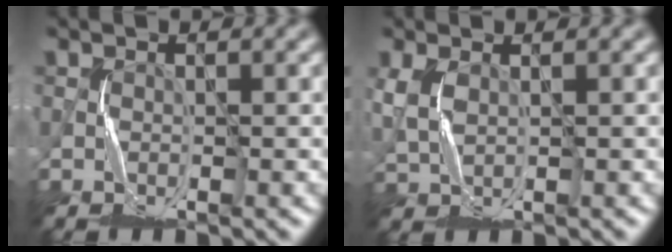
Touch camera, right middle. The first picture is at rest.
{"total": 2.4, "force": [0.8, 1.1, 2.0], "torque": [-0.069, 0.000, 0.021]}